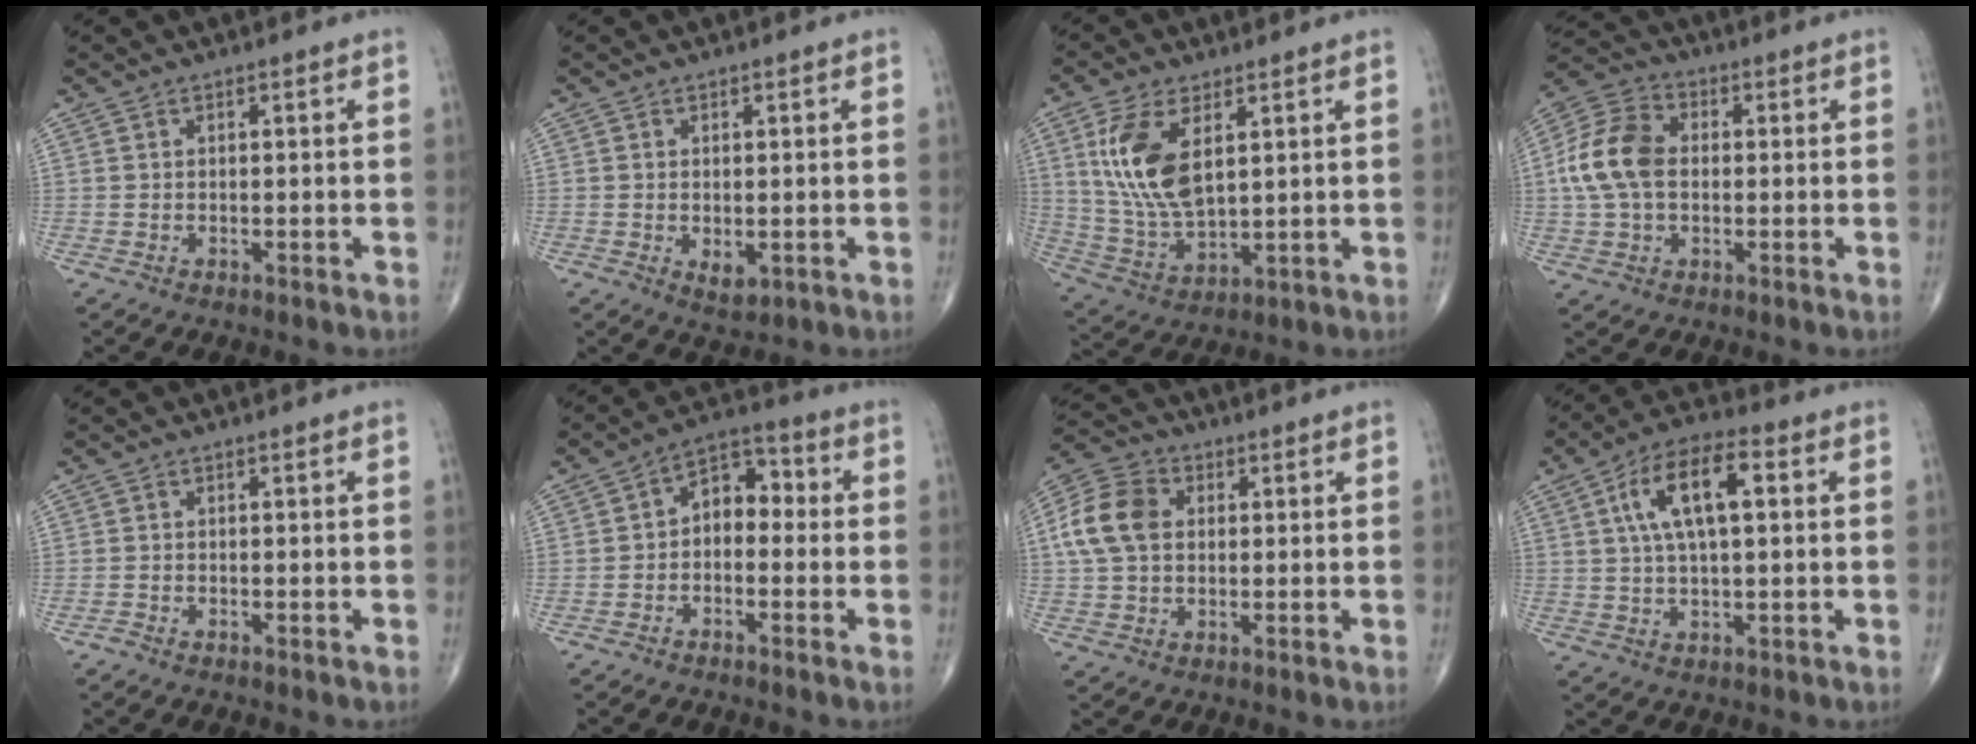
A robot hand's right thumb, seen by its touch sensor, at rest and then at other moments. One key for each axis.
{"total": 2.8, "fx": -0.5, "fy": 1.6, "fz": 2.3, "tx": -0.033, "ty": -0.007, "tz": -0.001}
{"total": 13.8, "fx": 4.4, "fy": 6.9, "fz": 11.2, "tx": -0.226, "ty": -0.017, "tz": 0.096}
{"total": 12.0, "fx": 0.4, "fy": 8.2, "fz": 8.7, "tx": -0.172, "ty": 0.027, "tz": 0.000}
{"total": 0.6, "fx": -0.5, "fy": 0.1, "fz": 0.2, "tx": -0.008, "ty": -0.002, "tz": -0.016}
{"total": 7.2, "fx": -0.7, "fy": 5.0, "fz": 5.1, "tx": -0.050, "ty": 0.037, "tz": -0.031}
{"total": 10.8, "fx": 1.6, "fy": 7.9, "fz": 7.2, "tx": -0.138, "ty": 0.019, "tz": 0.023}
{"total": 12.2, "fx": 2.9, "fy": 5.0, "fz": 10.7, "tx": -0.190, "ty": 0.020, "tz": 0.047}